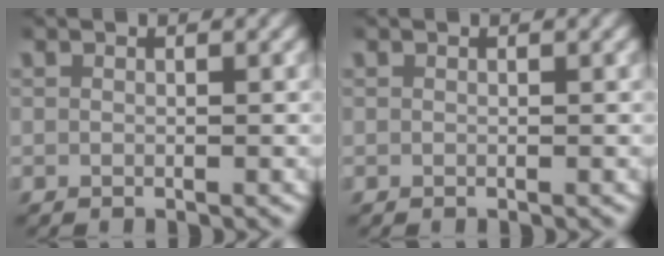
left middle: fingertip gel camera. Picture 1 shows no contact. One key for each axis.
{"total": 0.0}